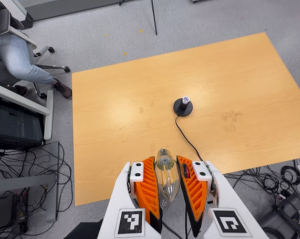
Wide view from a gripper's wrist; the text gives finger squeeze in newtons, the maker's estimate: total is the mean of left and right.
{"total": 18.7, "left": 19.7, "right": 17.6}